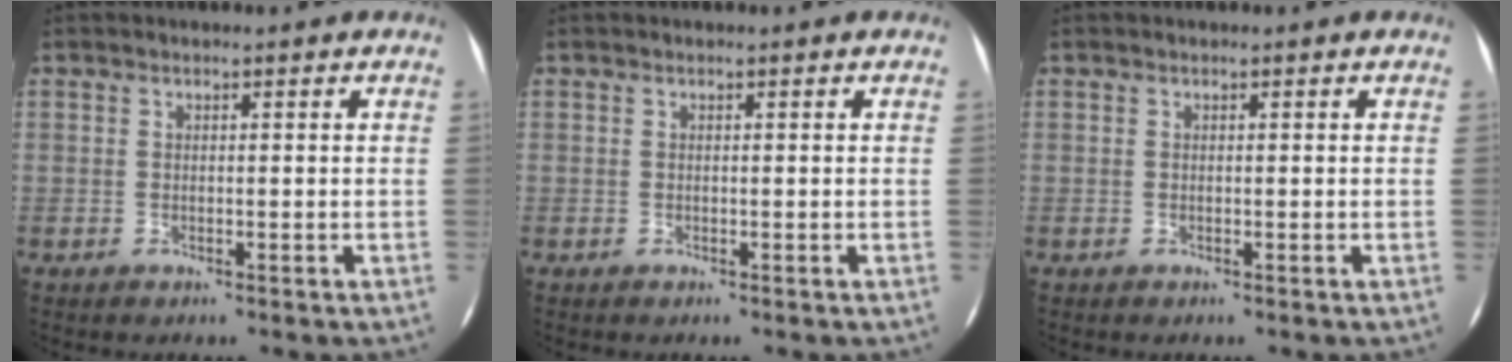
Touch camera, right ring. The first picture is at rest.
{"total": 0.0}
{"total": 0.0}